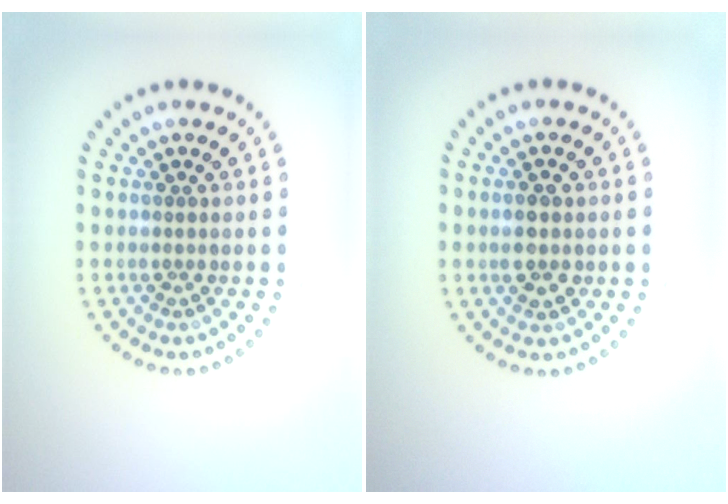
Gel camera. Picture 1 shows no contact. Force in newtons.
{"total": 2.8, "press": 2.8, "slide": 0.3}